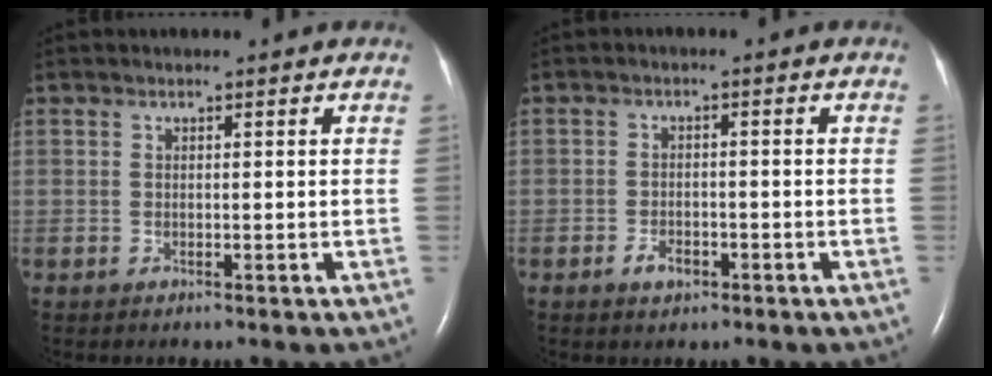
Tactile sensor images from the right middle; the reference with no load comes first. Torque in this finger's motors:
{"motor_torque": [0.34, -0.12, 0.04, 0.01]}